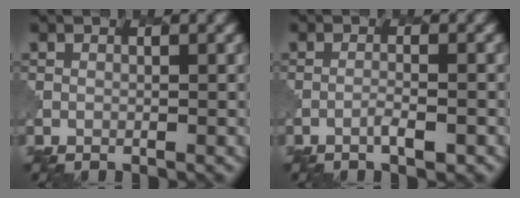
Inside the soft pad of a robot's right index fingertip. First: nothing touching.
{"total": 1.6, "force": [-0.8, 0.3, 1.3], "torque": [-0.020, 0.006, -0.014]}